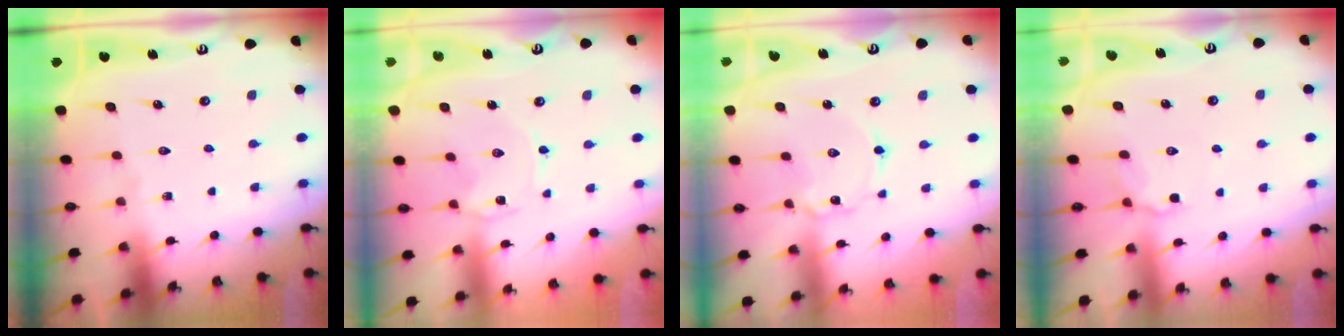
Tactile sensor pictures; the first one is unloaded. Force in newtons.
{"total": 1.0, "press": 1.0, "slide": 0.1}
{"total": 2.4, "press": 2.4, "slide": 0.1}
{"total": 3.9, "press": 3.7, "slide": 1.2}